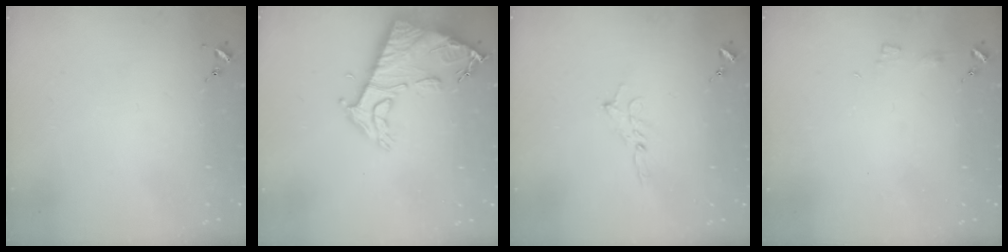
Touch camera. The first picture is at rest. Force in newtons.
{"total": 13.1, "press": 13.0, "slide": 1.1}
{"total": 2.9, "press": 2.9, "slide": 0.2}
{"total": 3.5, "press": 3.5, "slide": 0.4}